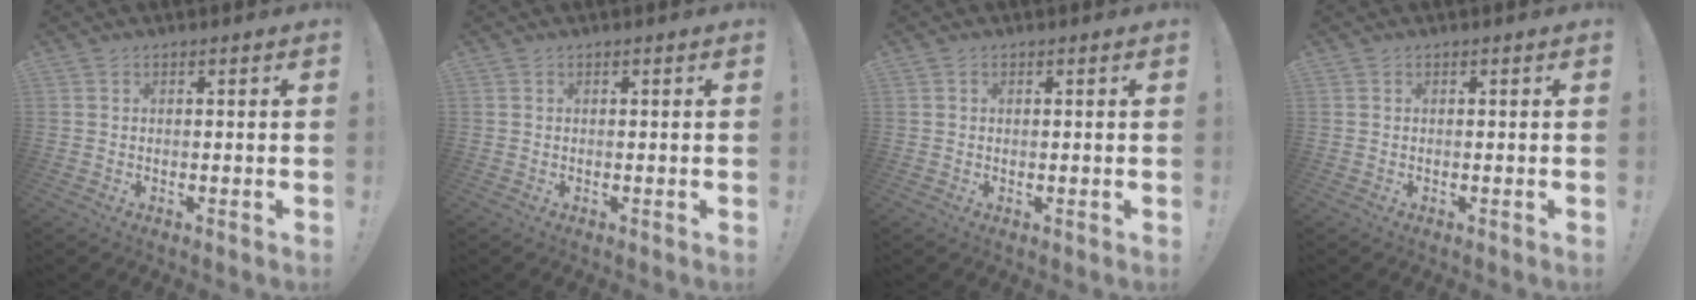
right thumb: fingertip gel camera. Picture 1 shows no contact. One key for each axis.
{"total": 0.0}
{"total": 0.6, "fx": 0.2, "fy": 0.5, "fz": 0.2, "tx": 0.005, "ty": -0.001, "tz": 0.003}
{"total": 0.0}